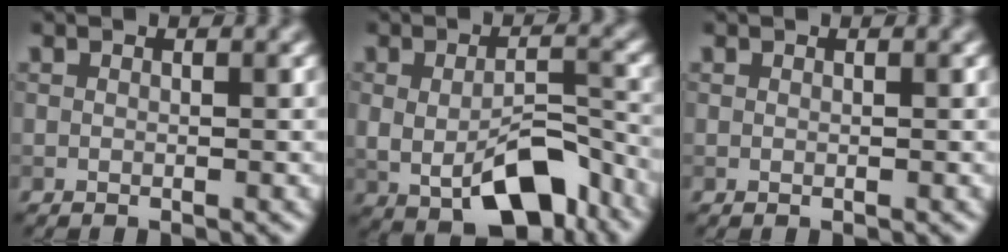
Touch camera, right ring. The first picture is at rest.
{"total": 7.6, "force": [-2.4, 3.6, 6.2], "torque": [-0.110, -0.009, -0.031]}
{"total": 0.0}